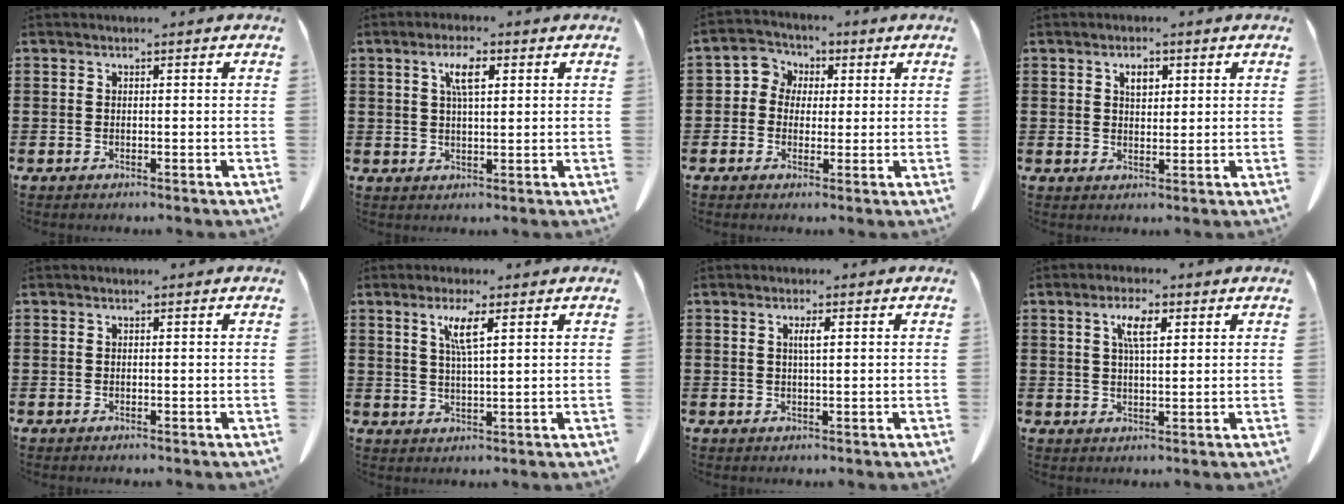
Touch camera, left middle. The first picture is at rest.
{"total": 4.6, "force": [1.8, 1.3, 4.0], "torque": [-0.078, 0.007, 0.027]}
{"total": 3.9, "force": [0.3, 3.8, 0.8], "torque": [-0.037, 0.014, -0.002]}
{"total": 2.5, "force": [1.2, 1.3, 1.8], "torque": [-0.023, -0.001, 0.017]}
{"total": 0.0}
{"total": 4.4, "force": [2.1, 0.4, 3.9], "torque": [-0.082, 0.003, 0.033]}
{"total": 1.8, "force": [0.5, 0.2, 1.8], "torque": [-0.035, 0.000, 0.007]}
{"total": 4.9, "force": [2.2, 1.5, 4.2], "torque": [-0.081, 0.006, 0.033]}